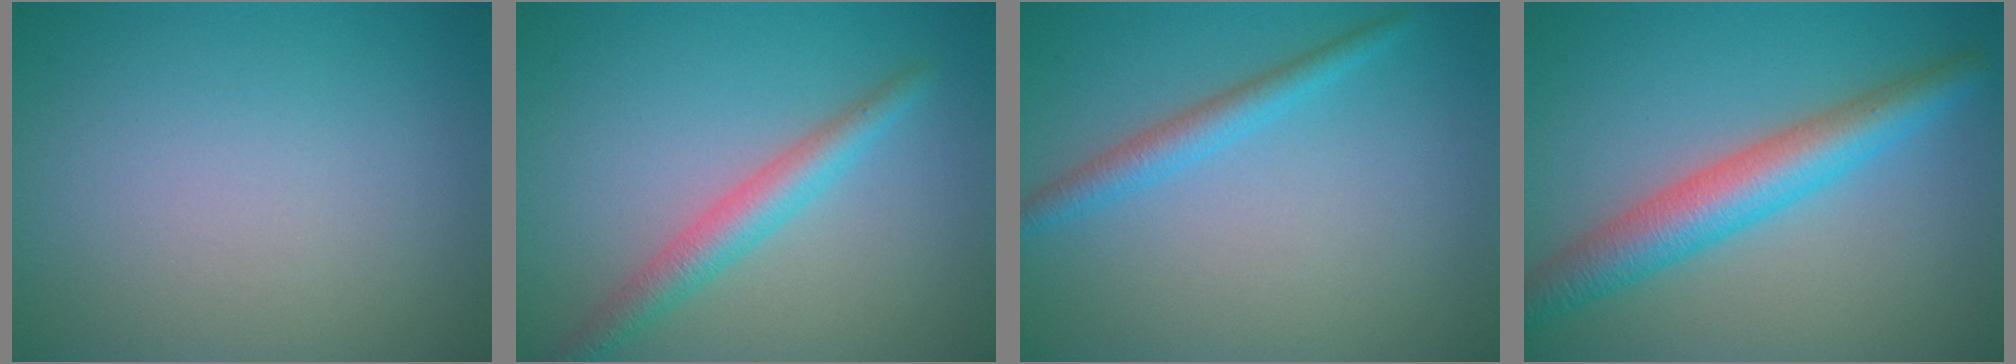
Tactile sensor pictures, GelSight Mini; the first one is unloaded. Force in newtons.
{"total": 3.3, "press": 3.3, "slide": 0.1}
{"total": 2.3, "press": 2.3, "slide": 0.1}
{"total": 5.7, "press": 5.7, "slide": 0.1}